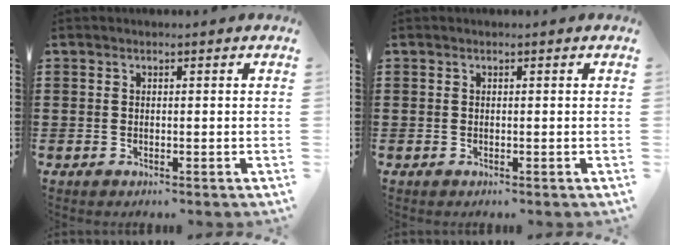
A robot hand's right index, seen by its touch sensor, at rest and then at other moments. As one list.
[{"total": 0.0}]